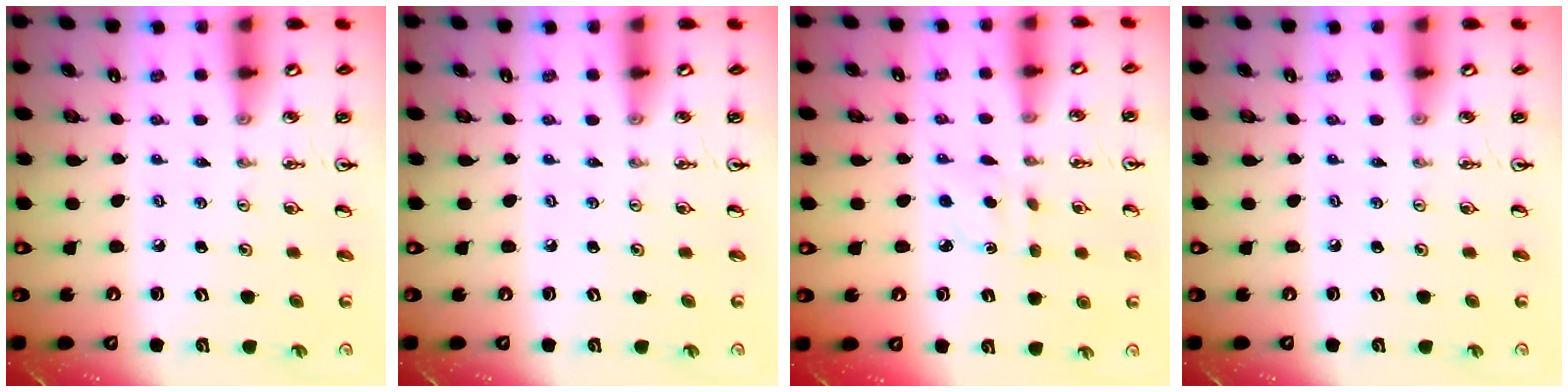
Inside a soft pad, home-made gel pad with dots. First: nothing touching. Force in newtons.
{"total": 0.0}
{"total": 2.0, "press": 1.9, "slide": 0.7}
{"total": 0.0}